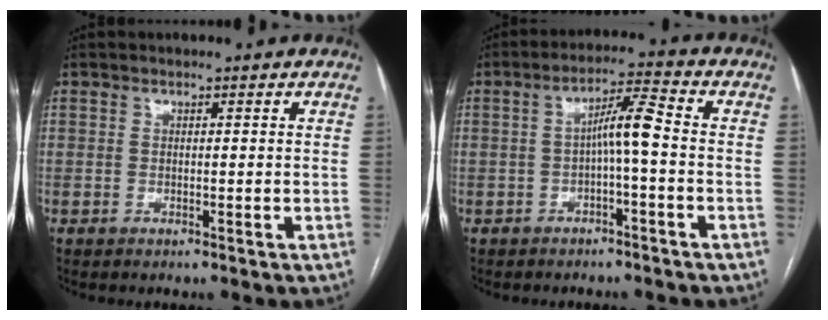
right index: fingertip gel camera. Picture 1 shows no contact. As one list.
[{"total": 5.4, "force": [-0.6, 0.3, 5.3], "torque": [-0.088, 0.021, -0.010]}]